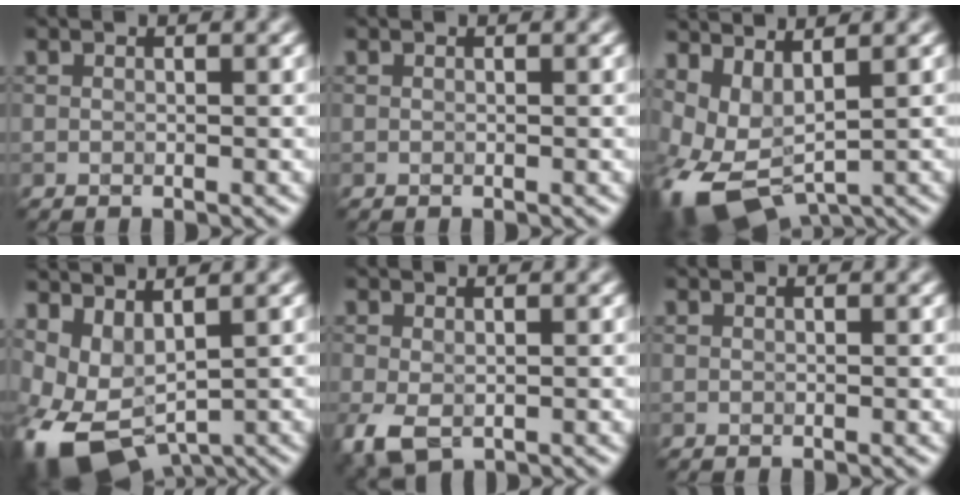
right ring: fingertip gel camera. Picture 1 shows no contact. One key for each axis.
{"total": 0.0}
{"total": 6.7, "fx": -0.5, "fy": 3.8, "fz": 5.5, "tx": -0.124, "ty": -0.009, "tz": -0.002}
{"total": 6.6, "fx": -1.2, "fy": 4.0, "fz": 5.1, "tx": -0.113, "ty": -0.010, "tz": -0.015}
{"total": 3.4, "fx": -1.1, "fy": 2.2, "fz": 2.4, "tx": -0.063, "ty": -0.012, "tz": -0.020}
{"total": 0.0}